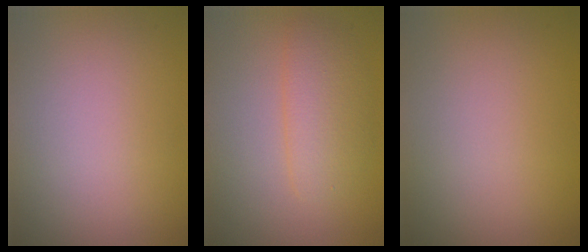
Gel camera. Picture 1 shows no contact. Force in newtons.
{"total": 2.8, "press": 2.8, "slide": 0.1}
{"total": 0.0}